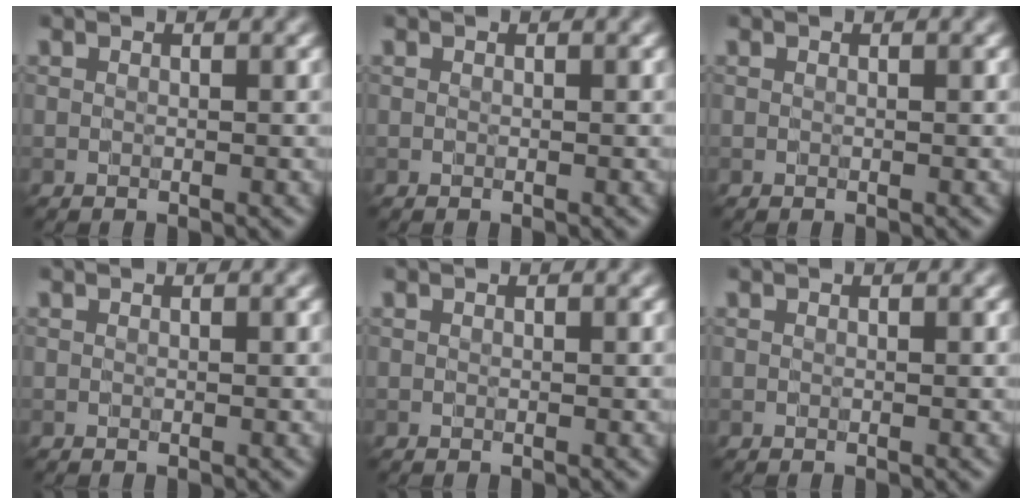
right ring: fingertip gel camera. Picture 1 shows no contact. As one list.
[{"total": 0.0}, {"total": 0.0}, {"total": 0.0}, {"total": 0.0}, {"total": 0.0}]